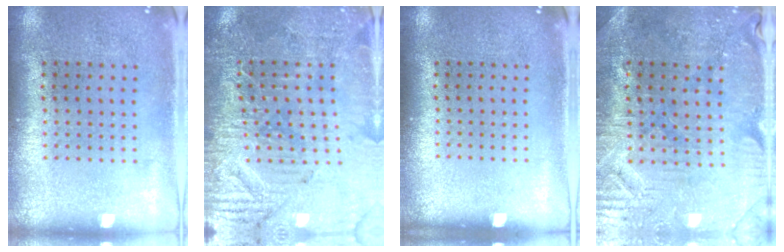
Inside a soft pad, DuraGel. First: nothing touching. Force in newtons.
{"total": 3.3, "press": 3.3, "slide": 0.4}
{"total": 0.0}
{"total": 1.2, "press": 1.1, "slide": 0.4}